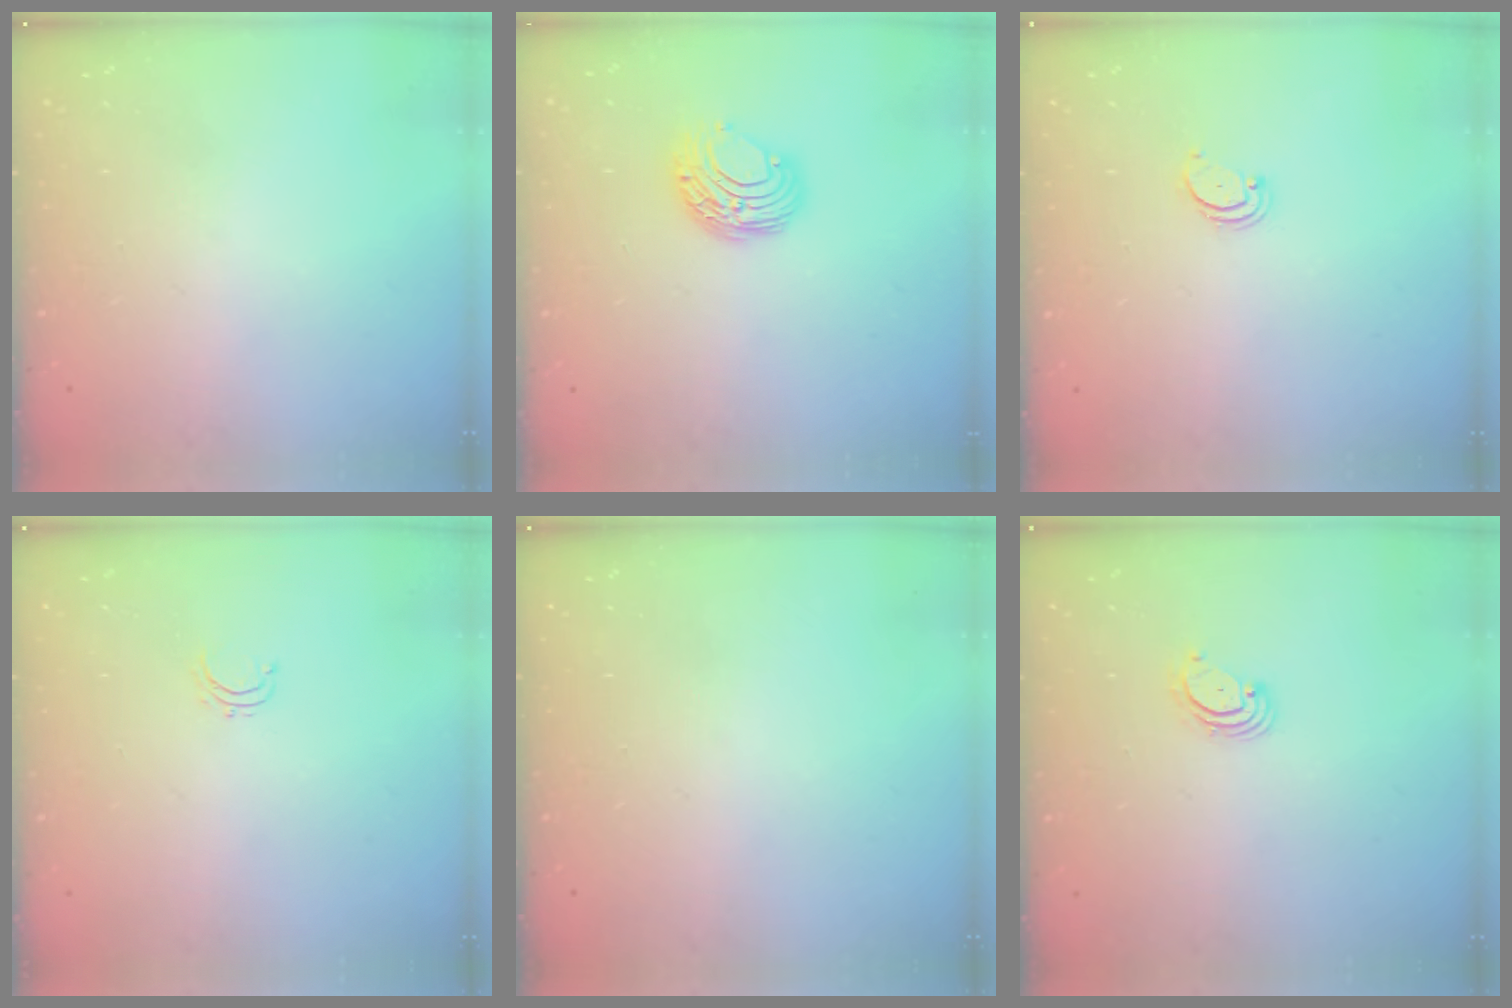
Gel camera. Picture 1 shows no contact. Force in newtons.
{"total": 8.5, "press": 8.5, "slide": 0.4}
{"total": 2.4, "press": 2.3, "slide": 0.5}
{"total": 3.6, "press": 3.6, "slide": 0.3}
{"total": 0.0}
{"total": 3.1, "press": 3.1, "slide": 0.3}